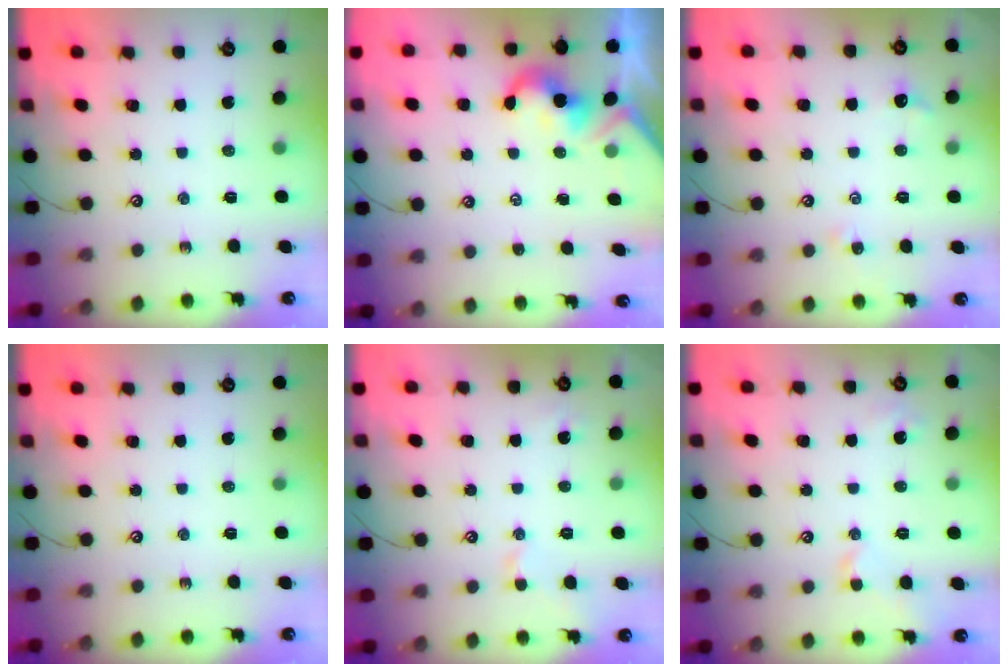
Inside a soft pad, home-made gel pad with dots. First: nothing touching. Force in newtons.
{"total": 2.0, "press": 1.9, "slide": 0.5}
{"total": 1.6, "press": 1.5, "slide": 0.6}
{"total": 0.0}
{"total": 1.7, "press": 1.6, "slide": 0.6}
{"total": 1.1, "press": 0.9, "slide": 0.7}